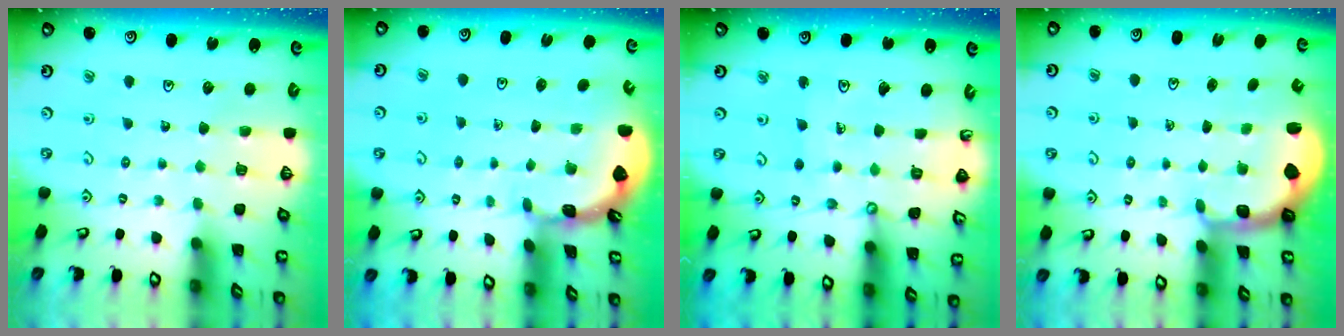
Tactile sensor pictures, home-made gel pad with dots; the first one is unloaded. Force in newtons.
{"total": 1.6, "press": 1.6, "slide": 0.2}
{"total": 11.1, "press": 11.0, "slide": 1.3}
{"total": 1.6, "press": 1.2, "slide": 1.1}